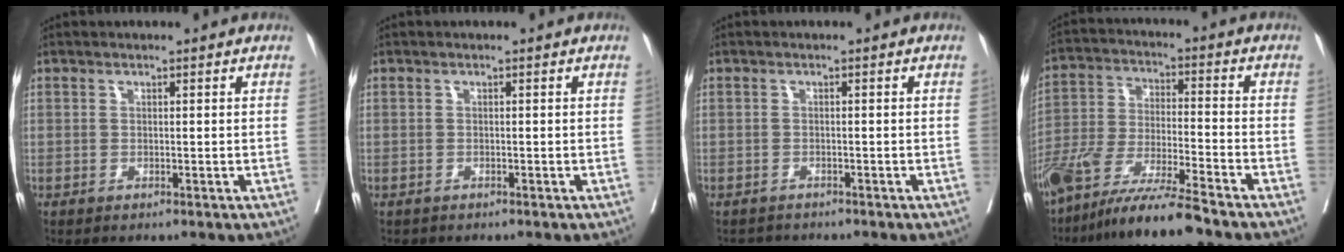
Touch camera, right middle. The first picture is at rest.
{"total": 0.8, "force": [-0.7, 0.4, 0.1], "torque": [-0.014, -0.001, -0.012]}
{"total": 2.4, "force": [-2.3, 0.7, -0.2], "torque": [0.007, -0.007, -0.038]}
{"total": 12.4, "force": [-10.0, 0.1, 7.4], "torque": [-0.136, -0.027, -0.185]}